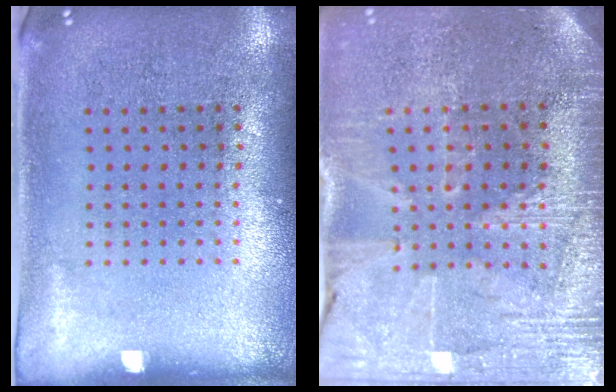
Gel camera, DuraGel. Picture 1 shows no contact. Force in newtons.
{"total": 3.5, "press": 3.3, "slide": 1.2}